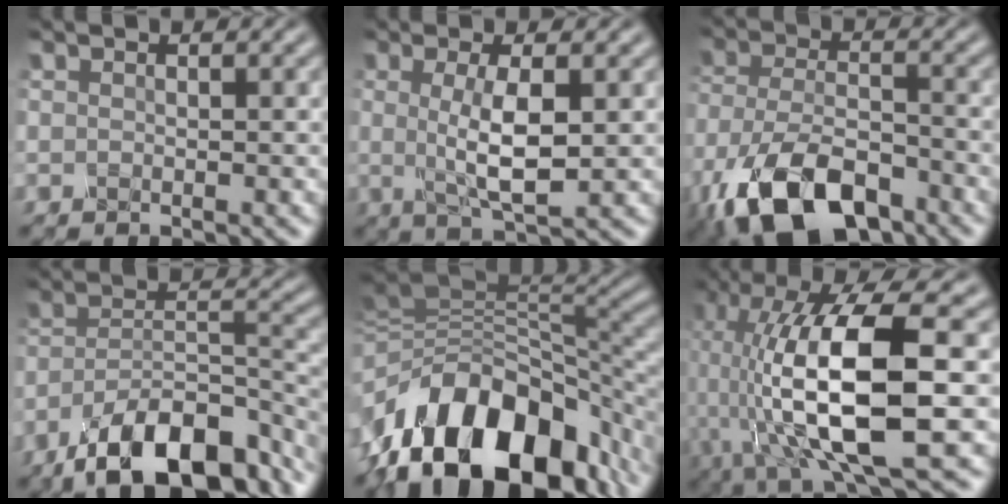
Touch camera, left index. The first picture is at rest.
{"total": 4.5, "force": [0.0, 1.1, 4.4], "torque": [-0.085, -0.003, 0.002]}
{"total": 10.3, "force": [-6.6, 4.6, 6.4], "torque": [-0.138, -0.020, -0.126]}
{"total": 12.5, "force": [-8.8, 4.5, 7.7], "torque": [-0.124, -0.007, -0.158]}
{"total": 15.7, "force": [-7.5, 9.6, 10.0], "torque": [-0.179, 0.004, -0.126]}
{"total": 13.9, "force": [-2.5, 4.4, 13.0], "torque": [-0.248, -0.001, -0.049]}